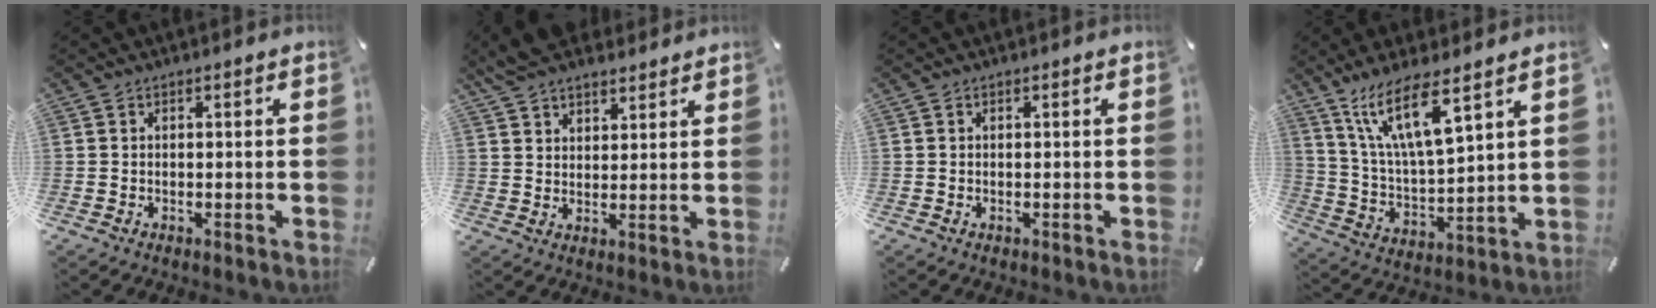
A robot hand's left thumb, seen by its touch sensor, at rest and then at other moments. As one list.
[{"total": 6.9, "force": [5.6, 3.6, 1.9], "torque": [-0.041, -0.023, 0.103]}, {"total": 0.0}, {"total": 13.7, "force": [9.2, 3.4, 9.6], "torque": [-0.219, -0.030, 0.161]}]